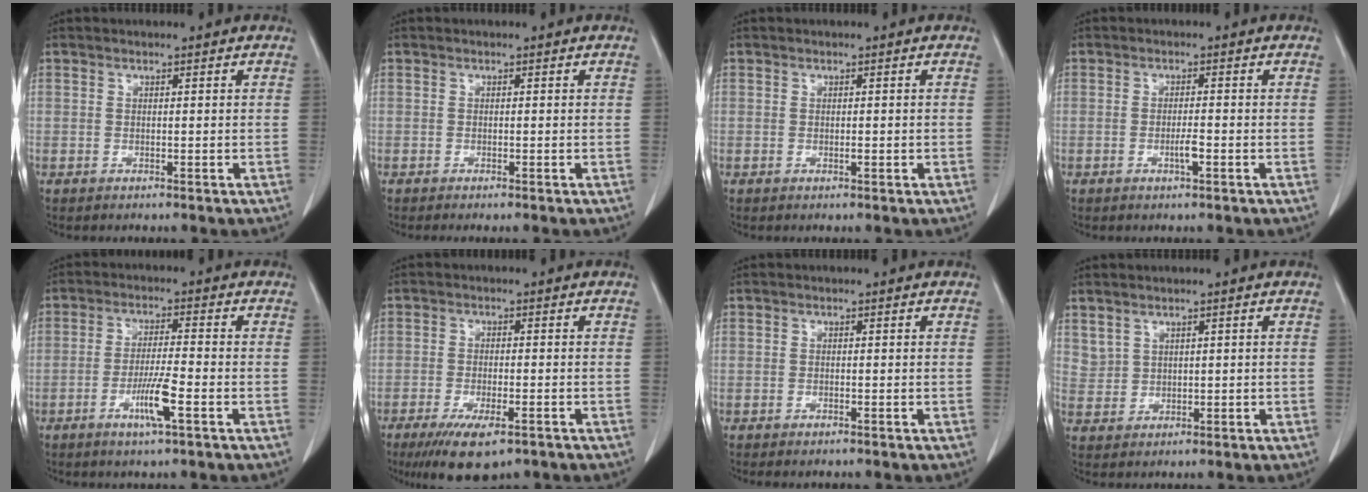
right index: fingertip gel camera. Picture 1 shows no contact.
{"total": 0.6, "force": [-0.5, -0.1, 0.4], "torque": [-0.008, 0.000, -0.008]}
{"total": 0.7, "force": [-0.1, 0.3, 0.6], "torque": [-0.010, 0.000, 0.000]}
{"total": 2.0, "force": [-0.8, 0.2, 1.9], "torque": [-0.035, -0.001, -0.014]}
{"total": 6.0, "force": [-2.6, 0.0, 5.4], "torque": [-0.103, -0.009, -0.049]}
{"total": 8.3, "force": [-5.3, 2.2, 5.9], "torque": [-0.102, -0.018, -0.080]}
{"total": 0.8, "force": [-0.7, 0.0, 0.5], "torque": [-0.016, -0.004, -0.007]}
{"total": 2.3, "force": [1.7, 1.5, 0.5], "torque": [-0.008, 0.001, 0.040]}